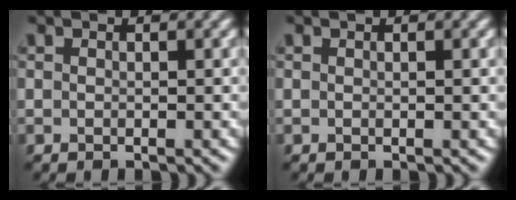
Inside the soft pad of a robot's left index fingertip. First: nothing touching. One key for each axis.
{"total": 0.0}